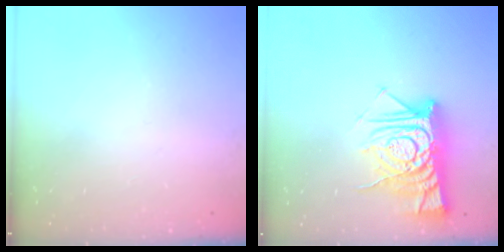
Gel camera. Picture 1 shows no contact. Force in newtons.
{"total": 12.6, "press": 12.6, "slide": 1.1}